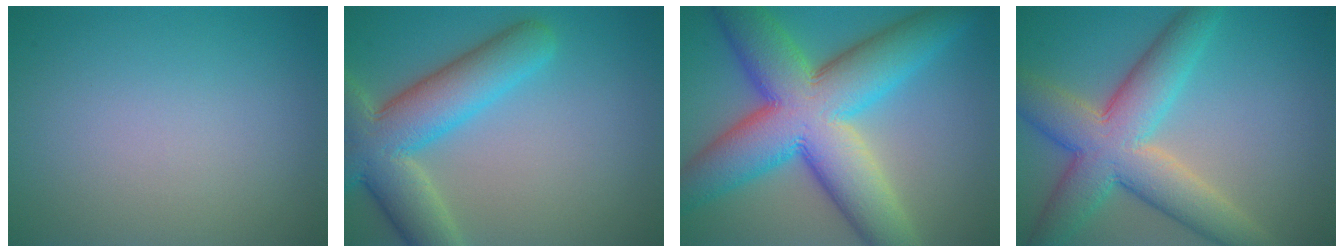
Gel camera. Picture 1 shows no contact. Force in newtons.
{"total": 8.7, "press": 8.7, "slide": 0.6}
{"total": 14.3, "press": 14.3, "slide": 0.3}
{"total": 9.0, "press": 9.0, "slide": 0.3}